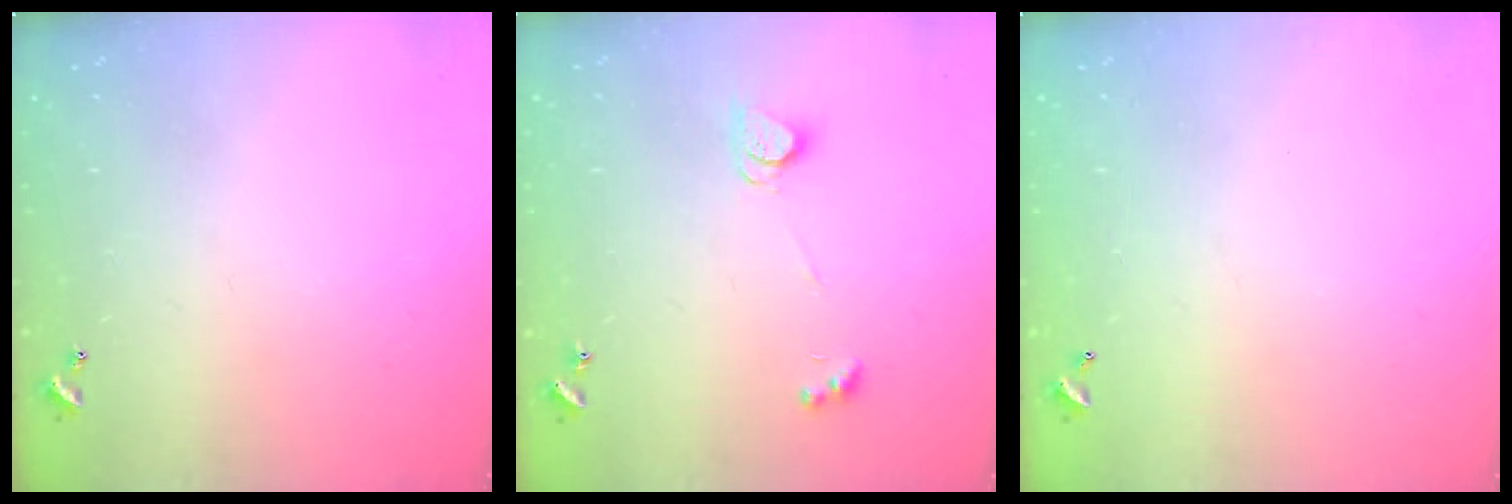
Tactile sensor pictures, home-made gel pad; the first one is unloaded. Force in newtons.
{"total": 2.5, "press": 2.4, "slide": 0.3}
{"total": 2.9, "press": 2.9, "slide": 0.1}